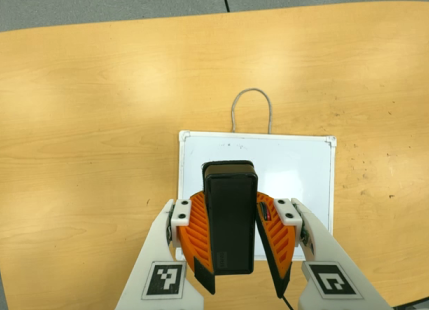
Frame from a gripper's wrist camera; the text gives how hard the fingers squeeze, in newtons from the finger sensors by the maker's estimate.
{"total": 9.8, "left": 9.8, "right": 9.8}